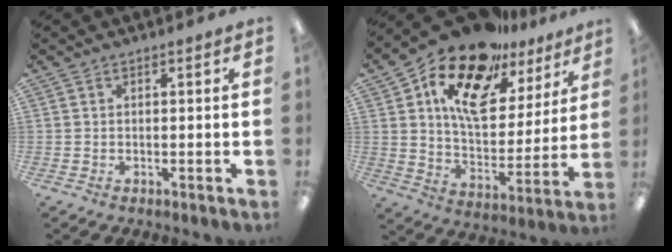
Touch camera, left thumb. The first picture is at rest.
{"total": 19.4, "force": [13.5, 9.3, 10.2], "torque": [-0.187, -0.080, 0.238]}